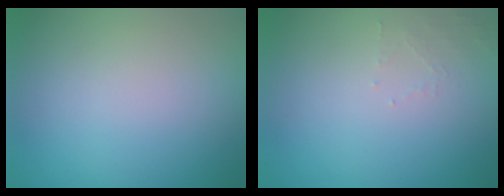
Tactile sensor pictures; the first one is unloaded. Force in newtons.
{"total": 1.0, "press": 1.0, "slide": 0.2}